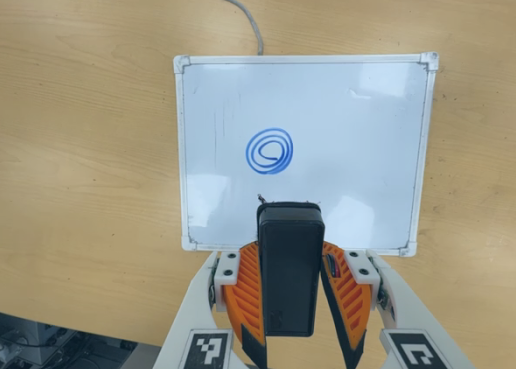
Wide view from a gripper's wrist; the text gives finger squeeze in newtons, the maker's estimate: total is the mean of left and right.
{"total": 6.7, "left": 5.0, "right": 8.3}